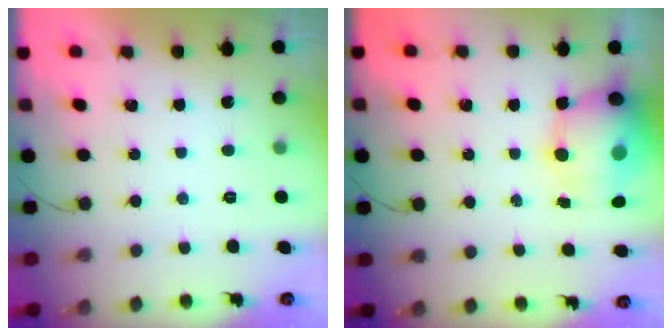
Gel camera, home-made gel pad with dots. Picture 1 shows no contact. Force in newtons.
{"total": 13.4, "press": 12.9, "slide": 3.5}